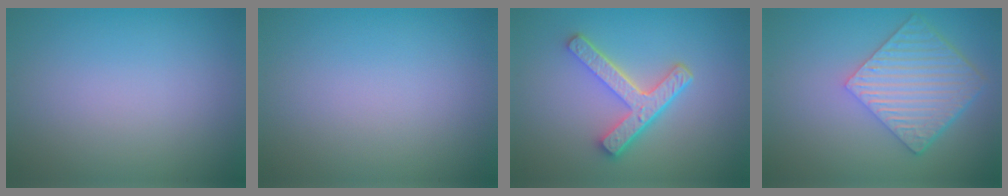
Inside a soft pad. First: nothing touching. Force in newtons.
{"total": 0.0}
{"total": 5.0, "press": 3.7, "slide": 3.4}
{"total": 6.9, "press": 4.9, "slide": 4.8}